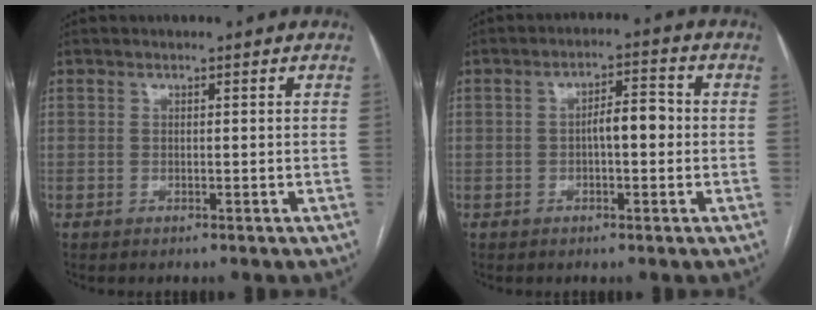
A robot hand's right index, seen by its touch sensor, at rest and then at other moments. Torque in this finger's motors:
{"motor_torque": [0.70, -0.20, 0.31, 0.07]}